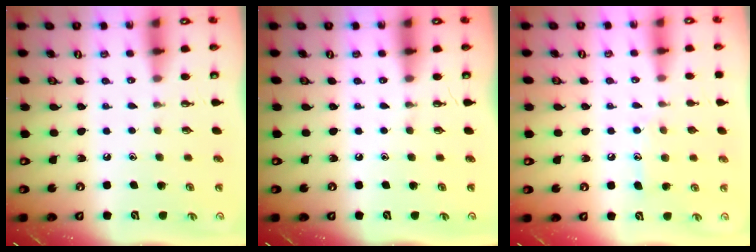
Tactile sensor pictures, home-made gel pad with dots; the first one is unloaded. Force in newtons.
{"total": 0.0}
{"total": 8.7, "press": 8.7, "slide": 0.6}